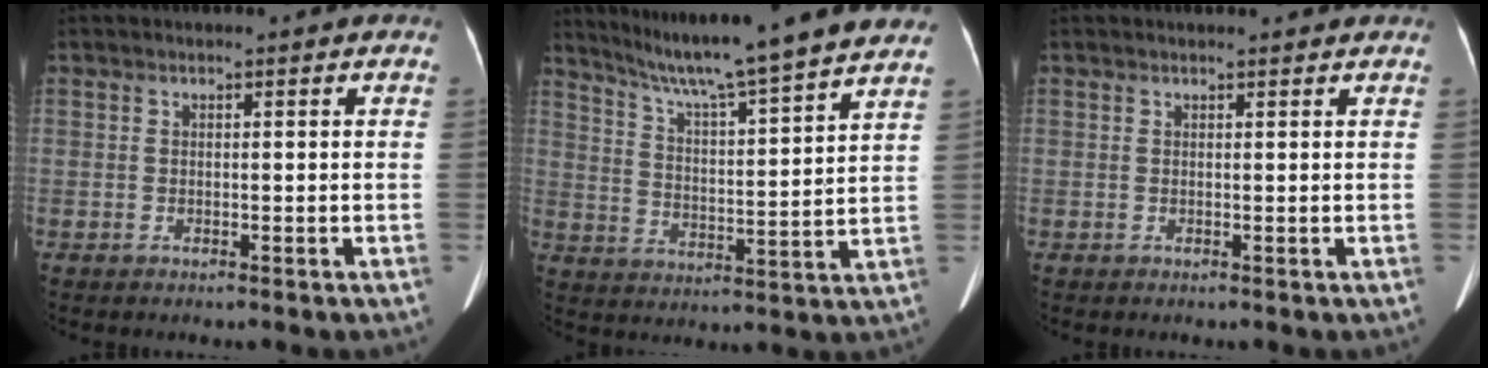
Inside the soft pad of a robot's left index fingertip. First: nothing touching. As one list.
[{"total": 18.4, "force": [16.2, -1.1, 8.7], "torque": [-0.144, -0.008, 0.232]}, {"total": 2.0, "force": [1.9, 0.2, 0.3], "torque": [-0.009, 0.009, 0.021]}]